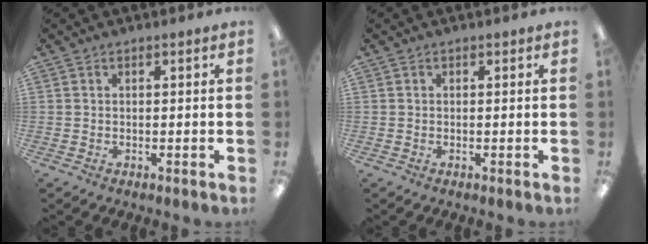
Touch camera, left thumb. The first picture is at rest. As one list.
[{"total": 0.0}]